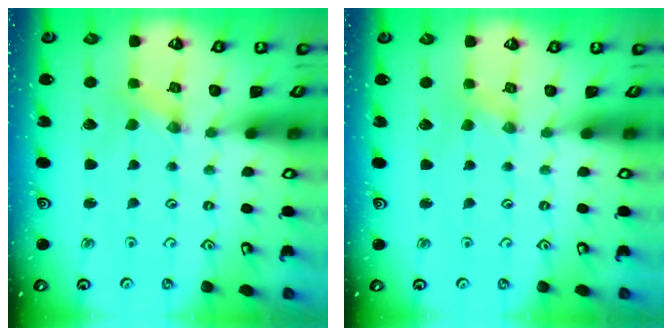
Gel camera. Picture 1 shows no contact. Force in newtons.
{"total": 0.0}